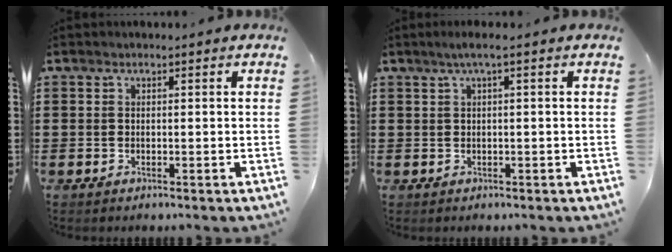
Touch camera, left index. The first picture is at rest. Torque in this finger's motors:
{"motor_torque": [0.38, -0.04, 0.03, 0.03]}